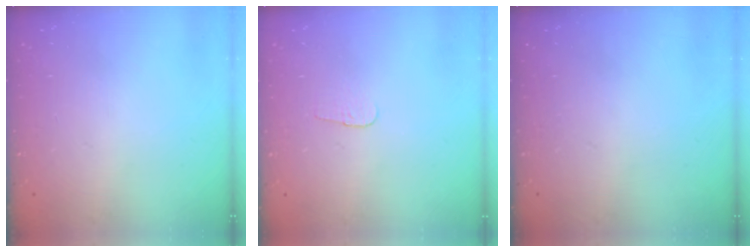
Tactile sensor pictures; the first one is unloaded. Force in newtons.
{"total": 2.8, "press": 2.8, "slide": 0.3}
{"total": 0.0}